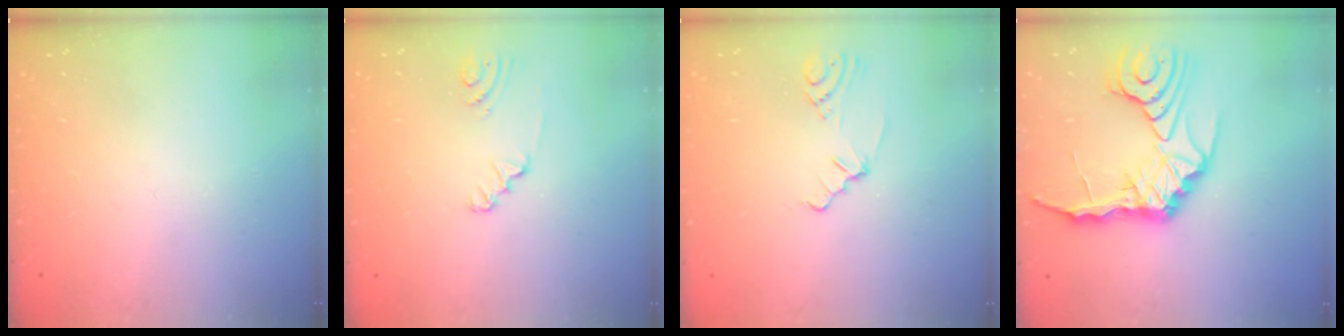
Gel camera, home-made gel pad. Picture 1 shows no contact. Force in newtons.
{"total": 1.5, "press": 1.5, "slide": 0.1}
{"total": 1.6, "press": 1.5, "slide": 0.6}
{"total": 15.1, "press": 15.1, "slide": 0.9}